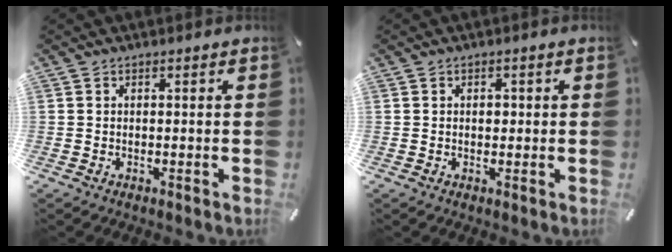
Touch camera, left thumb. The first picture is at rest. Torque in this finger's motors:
{"motor_torque": [0.48, 0.62, 0.37, -0.08, 0.00]}